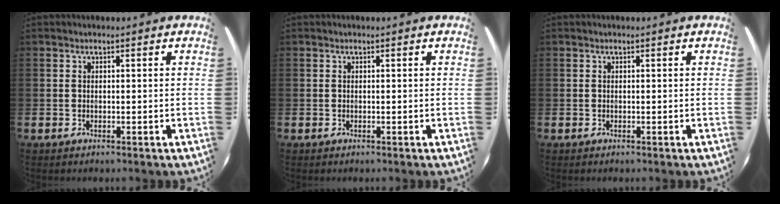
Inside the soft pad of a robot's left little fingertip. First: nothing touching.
{"total": 0.0}
{"total": 0.0}